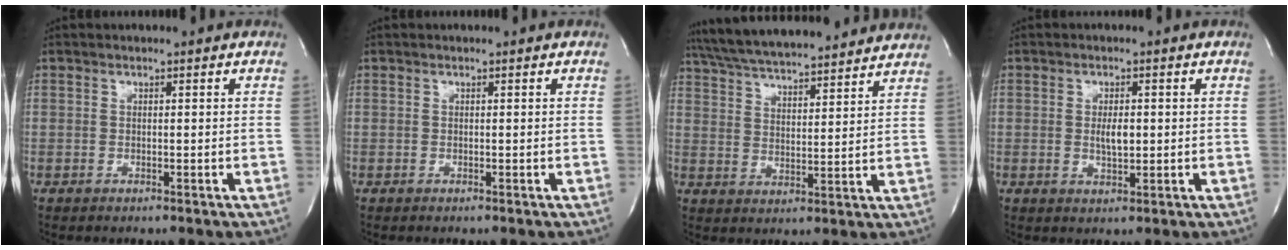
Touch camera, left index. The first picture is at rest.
{"total": 0.0}
{"total": 20.7, "force": [18.7, 2.6, 8.6], "torque": [-0.150, 0.042, 0.279]}
{"total": 2.9, "force": [0.1, 1.0, 2.7], "torque": [-0.050, -0.002, 0.005]}